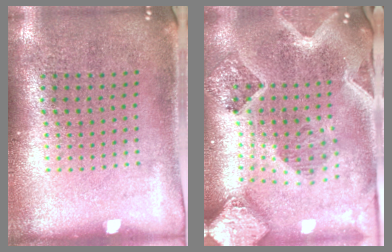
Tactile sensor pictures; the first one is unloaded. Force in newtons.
{"total": 2.9, "press": 2.6, "slide": 1.4}